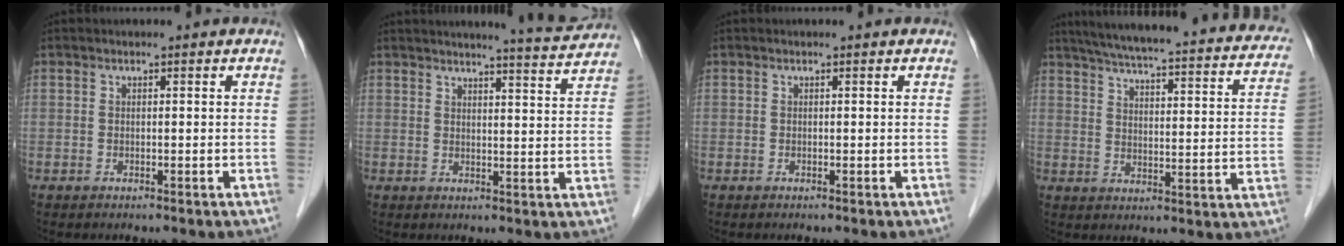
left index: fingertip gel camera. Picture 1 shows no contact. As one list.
[{"total": 7.0, "force": [6.8, -0.6, 1.5], "torque": [-0.033, -0.015, 0.077]}, {"total": 0.0}, {"total": 28.7, "force": [24.8, 4.3, 13.7], "torque": [-0.208, -0.022, 0.297]}]